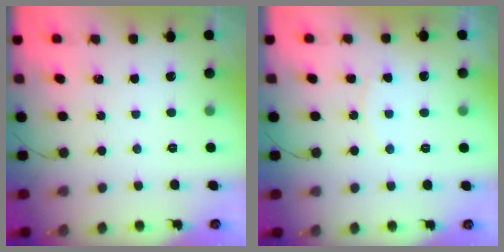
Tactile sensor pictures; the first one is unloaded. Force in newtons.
{"total": 4.9, "press": 4.8, "slide": 0.5}